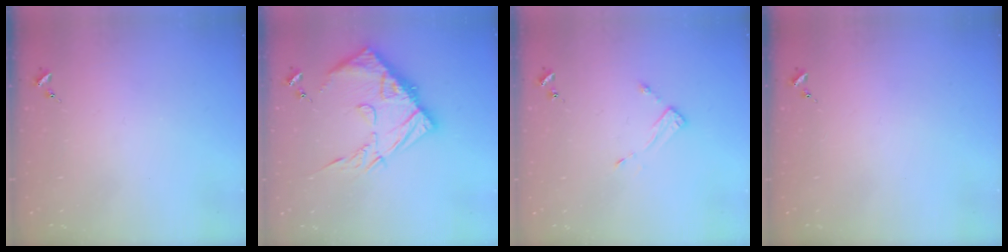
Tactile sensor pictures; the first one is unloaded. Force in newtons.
{"total": 16.8, "press": 16.7, "slide": 1.7}
{"total": 3.5, "press": 3.5, "slide": 0.1}
{"total": 0.0}